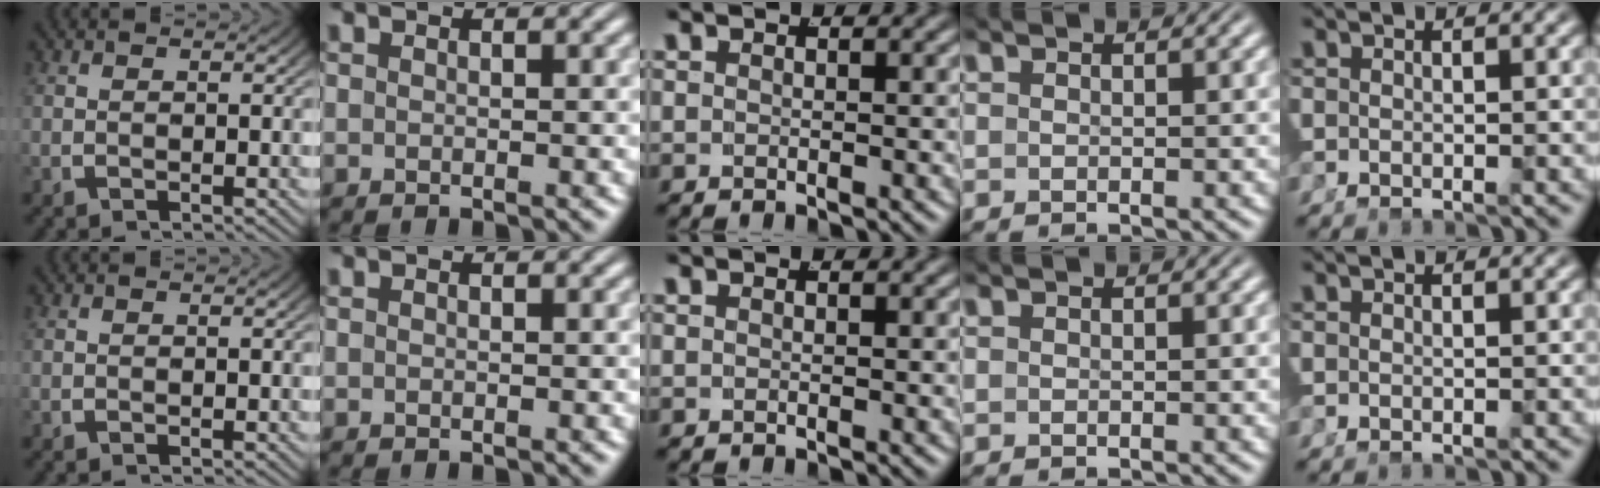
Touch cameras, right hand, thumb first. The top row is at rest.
{}